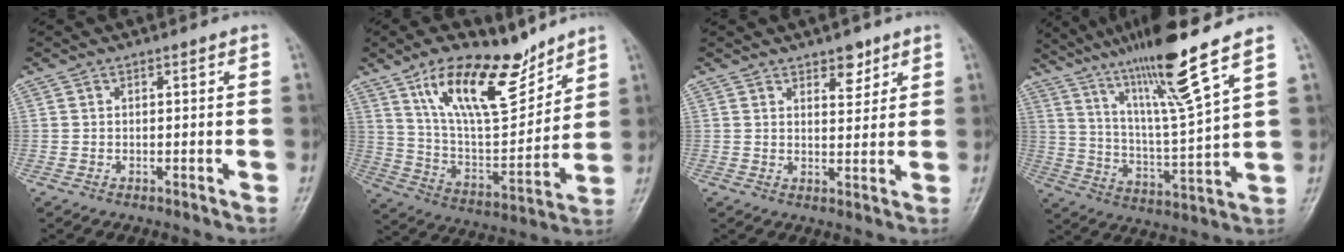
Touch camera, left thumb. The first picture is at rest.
{"total": 19.2, "force": [12.1, 7.9, 12.7], "torque": [-0.172, -0.069, 0.223]}
{"total": 4.1, "force": [2.8, 2.1, 2.2], "torque": [-0.008, -0.017, 0.041]}
{"total": 16.9, "force": [11.3, 0.0, 12.5], "torque": [-0.213, -0.056, 0.200]}